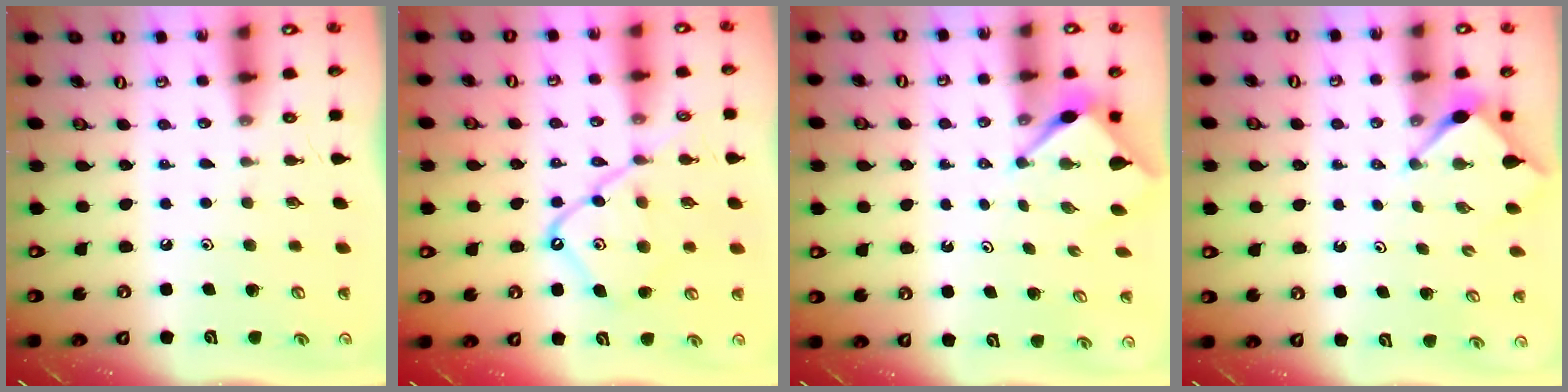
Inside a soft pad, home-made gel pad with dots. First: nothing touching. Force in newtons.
{"total": 14.5, "press": 14.5, "slide": 1.0}
{"total": 2.8, "press": 2.8, "slide": 0.3}
{"total": 2.9, "press": 2.9, "slide": 0.3}